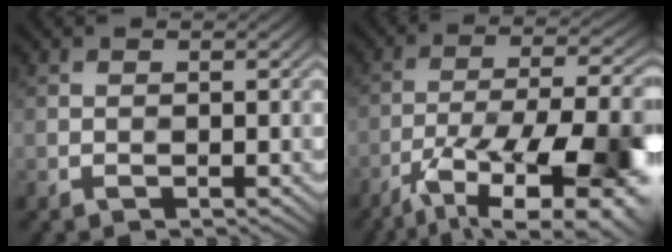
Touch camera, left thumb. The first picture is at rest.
{"total": 15.2, "force": [-7.5, 6.2, 11.7], "torque": [-0.204, -0.022, -0.110]}